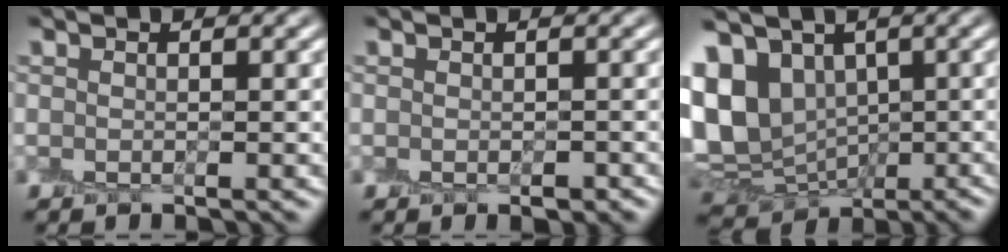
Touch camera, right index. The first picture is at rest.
{"total": 1.1, "force": [-0.5, 0.6, 0.8], "torque": [-0.011, -0.001, -0.007]}
{"total": 9.4, "force": [1.8, 7.2, 5.8], "torque": [-0.136, 0.005, 0.028]}